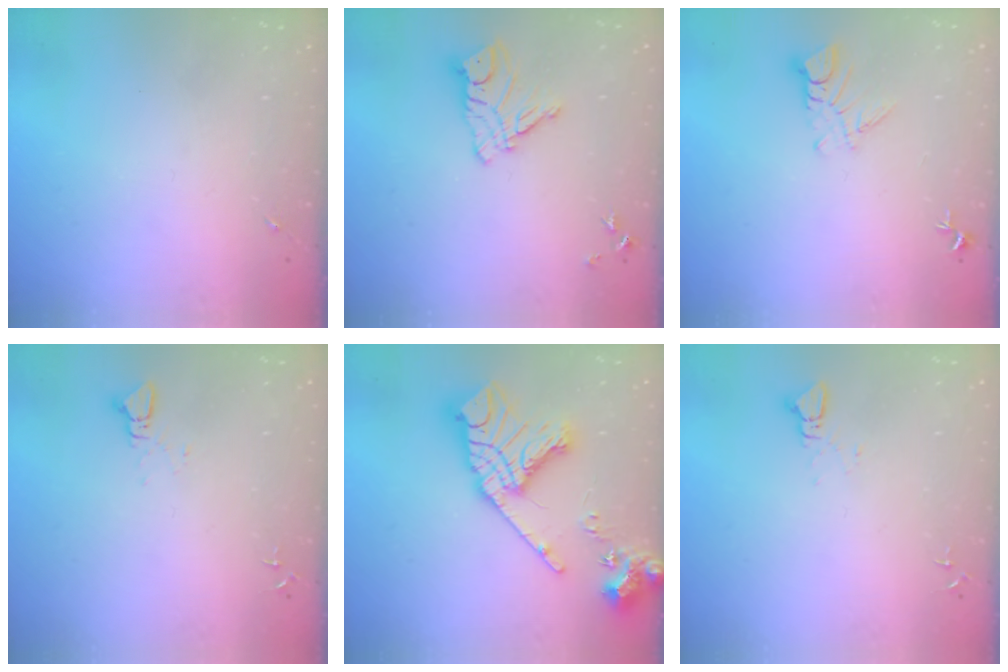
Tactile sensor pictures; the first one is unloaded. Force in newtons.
{"total": 11.1, "press": 11.1, "slide": 1.0}
{"total": 5.2, "press": 5.2, "slide": 0.3}
{"total": 2.3, "press": 2.3, "slide": 0.1}
{"total": 24.0, "press": 23.8, "slide": 3.0}
{"total": 2.3, "press": 2.3, "slide": 0.1}